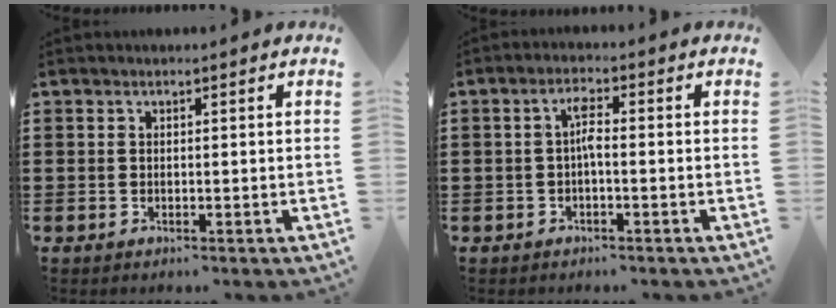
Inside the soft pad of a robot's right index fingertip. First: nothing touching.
{"total": 2.7, "force": [-0.4, 0.7, 2.6], "torque": [-0.051, 0.006, -0.010]}